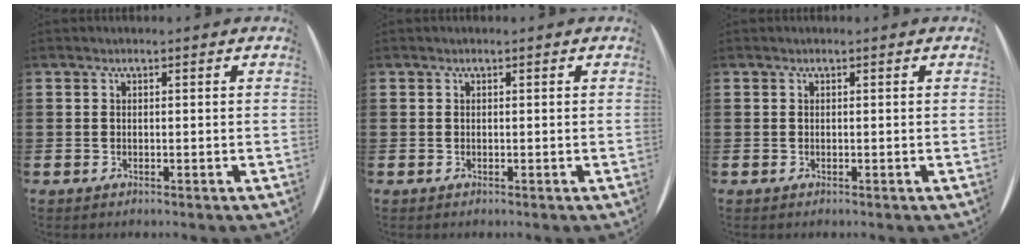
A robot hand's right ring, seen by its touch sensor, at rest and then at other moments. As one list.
[{"total": 0.0}, {"total": 0.0}]